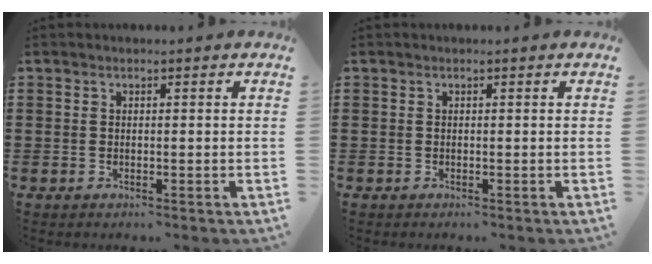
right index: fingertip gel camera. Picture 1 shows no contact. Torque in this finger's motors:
{"motor_torque": [0.19, 0.05, -0.02, 0.00]}